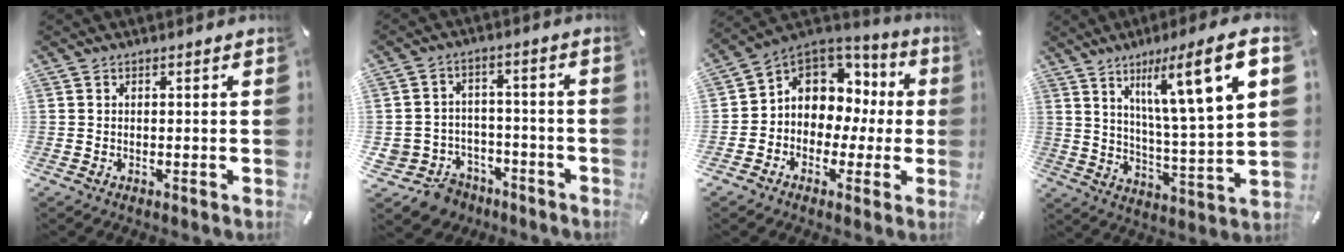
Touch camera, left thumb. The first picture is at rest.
{"total": 7.9, "force": [-4.5, 6.4, 0.9], "torque": [-0.029, 0.028, -0.080]}
{"total": 8.5, "force": [1.7, 7.9, 2.6], "torque": [-0.057, -0.023, 0.038]}
{"total": 15.3, "force": [8.3, 2.5, 12.6], "torque": [-0.202, -0.036, 0.125]}